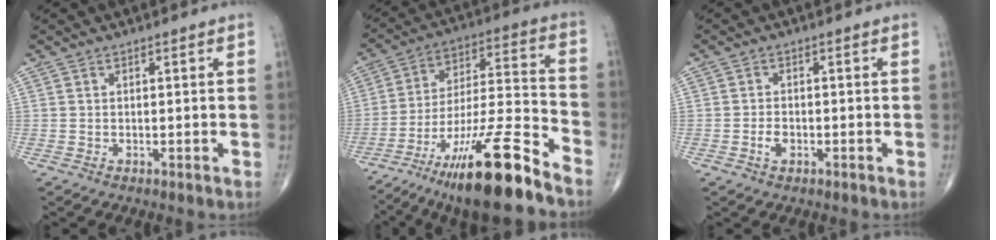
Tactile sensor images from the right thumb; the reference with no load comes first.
{"total": 20.9, "force": [-14.5, 3.1, 14.8], "torque": [-0.257, 0.069, -0.248]}
{"total": 2.2, "force": [-1.0, 1.3, 1.5], "torque": [-0.026, 0.007, -0.018]}